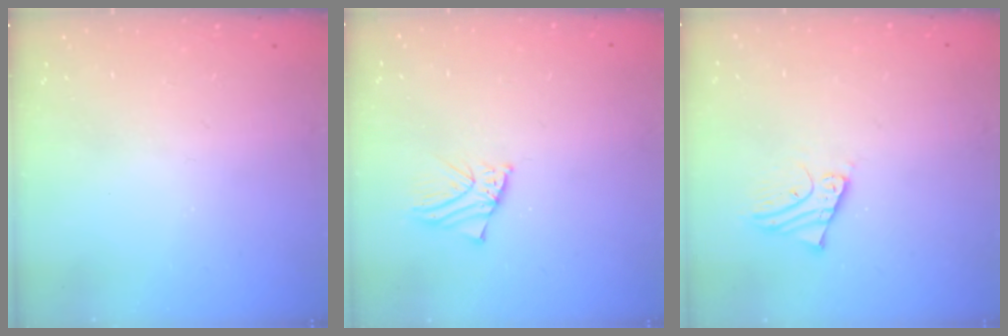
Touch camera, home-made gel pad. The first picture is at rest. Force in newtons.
{"total": 2.4, "press": 2.4, "slide": 0.2}
{"total": 3.2, "press": 3.2, "slide": 0.2}